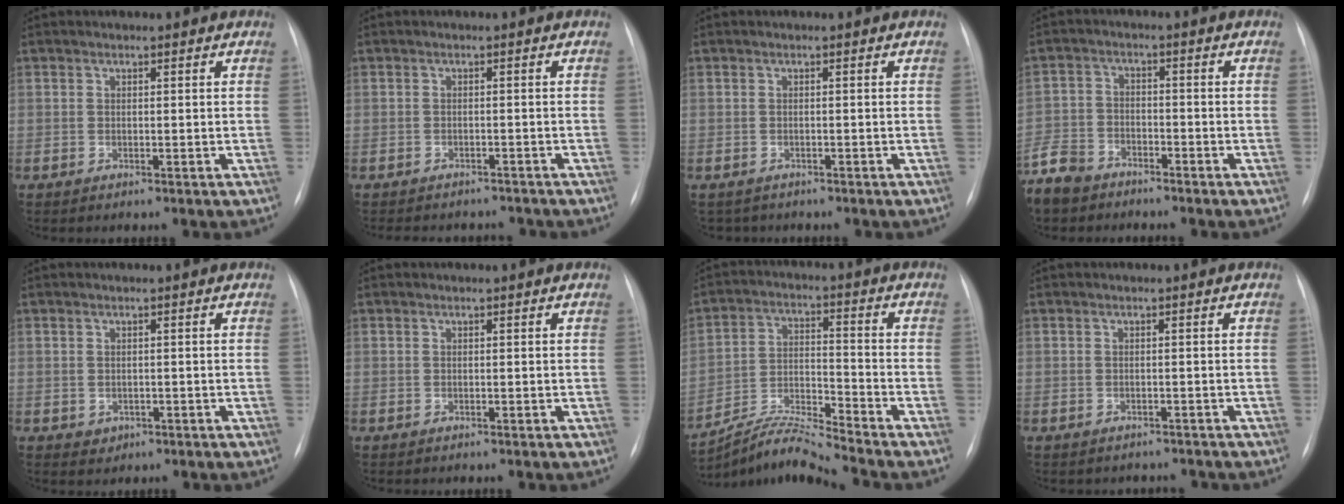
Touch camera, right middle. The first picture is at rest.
{"total": 8.4, "force": [-7.5, 3.1, 2.0], "torque": [-0.028, 0.008, -0.086]}
{"total": 2.1, "force": [-1.8, 1.2, -0.1], "torque": [0.001, 0.001, -0.023]}
{"total": 8.2, "force": [-6.7, 4.3, 1.8], "torque": [-0.051, -0.008, -0.127]}
{"total": 1.5, "force": [-0.5, 1.3, 0.4], "torque": [-0.003, 0.003, 0.001]}
{"total": 0.0}
{"total": 8.7, "force": [-8.3, -1.8, 1.7], "torque": [-0.043, 0.005, -0.152]}
{"total": 3.3, "force": [-3.0, 1.3, 0.0], "torque": [0.004, 0.005, -0.036]}